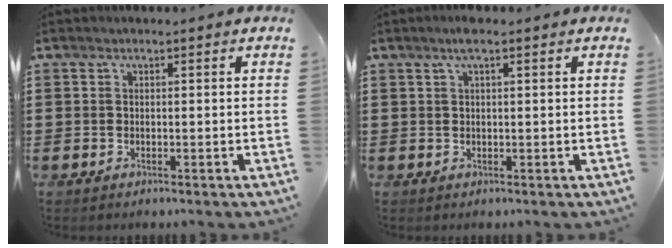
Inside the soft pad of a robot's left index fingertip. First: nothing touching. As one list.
[{"total": 2.0, "force": [1.1, 0.3, 1.7], "torque": [-0.036, 0.005, 0.018]}]